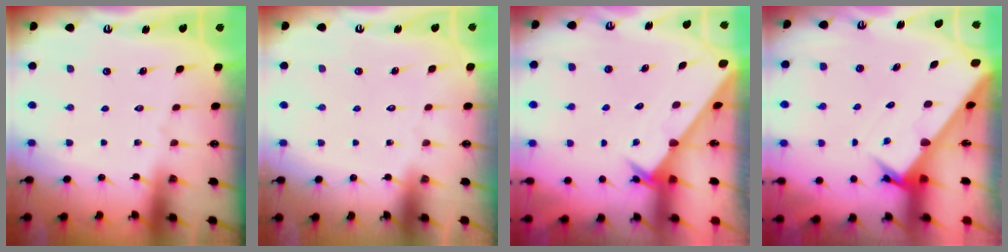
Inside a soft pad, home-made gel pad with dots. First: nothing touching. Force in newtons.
{"total": 1.6, "press": 1.6, "slide": 0.1}
{"total": 2.5, "press": 2.5, "slide": 0.2}
{"total": 3.9, "press": 3.9, "slide": 0.3}